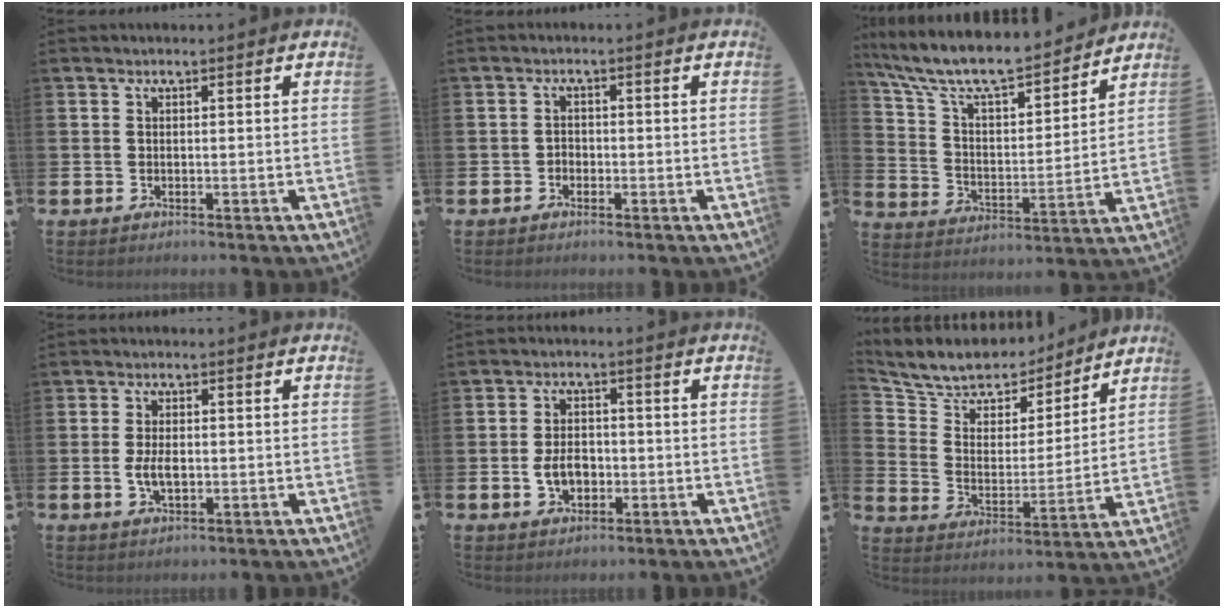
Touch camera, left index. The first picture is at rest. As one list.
[{"total": 1.4, "force": [-0.8, 1.1, 0.2], "torque": [-0.005, 0.003, -0.018]}, {"total": 9.7, "force": [8.9, 2.1, 3.3], "torque": [-0.110, -0.061, 0.153]}, {"total": 3.4, "force": [-0.3, 1.8, 2.8], "torque": [-0.053, 0.004, -0.006]}, {"total": 4.3, "force": [-1.0, 2.9, 3.0], "torque": [-0.047, 0.002, -0.021]}, {"total": 8.8, "force": [8.0, 3.5, 1.0], "torque": [-0.070, -0.056, 0.144]}]